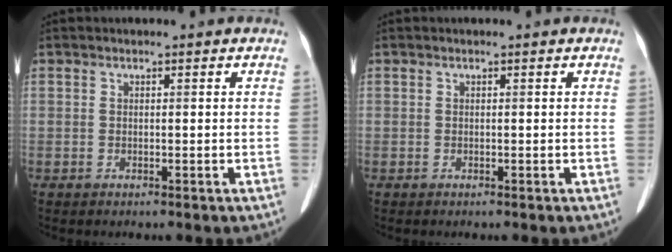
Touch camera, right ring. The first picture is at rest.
{"total": 0.0}